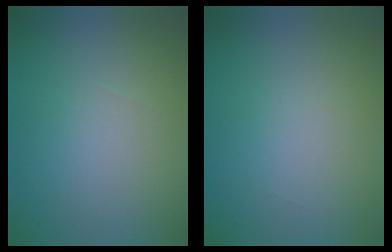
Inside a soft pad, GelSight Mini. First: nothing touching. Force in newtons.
{"total": 0.0}